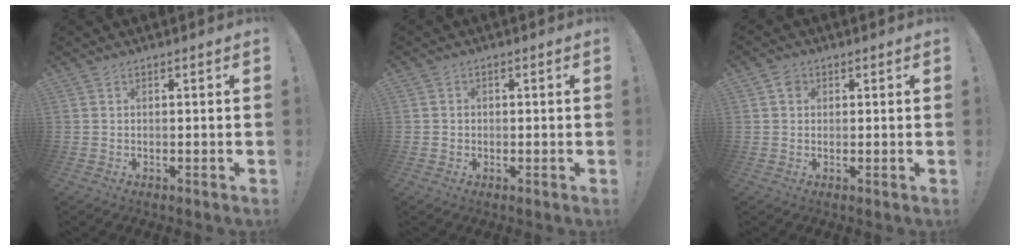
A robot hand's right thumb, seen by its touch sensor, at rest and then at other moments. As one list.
[{"total": 1.6, "force": [-0.2, 1.5, 0.3], "torque": [-0.003, 0.003, -0.005]}, {"total": 2.4, "force": [0.8, 2.2, 0.8], "torque": [-0.005, 0.001, 0.014]}]